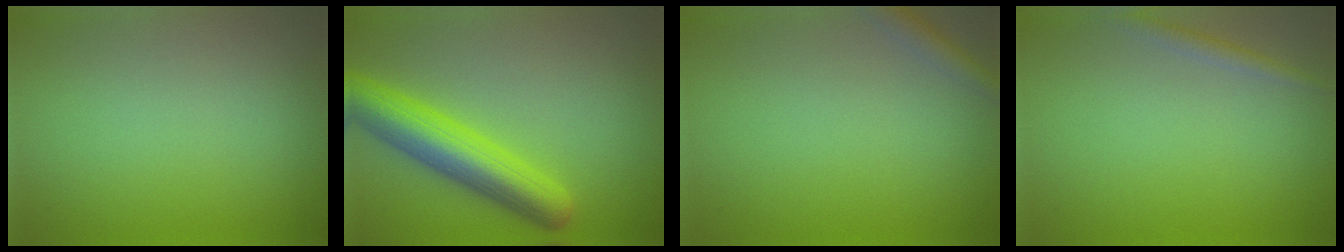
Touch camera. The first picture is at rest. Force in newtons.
{"total": 6.6, "press": 6.5, "slide": 0.2}
{"total": 1.6, "press": 1.6, "slide": 0.1}
{"total": 1.4, "press": 1.4, "slide": 0.0}